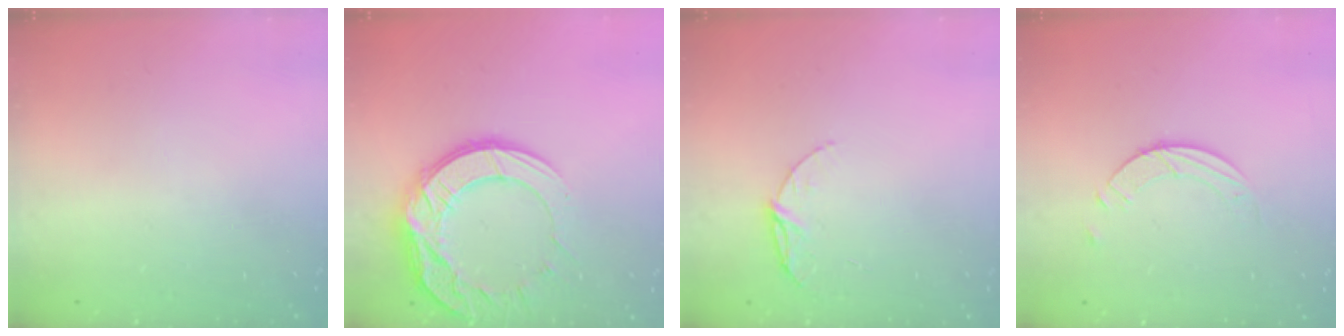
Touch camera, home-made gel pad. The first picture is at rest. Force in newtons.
{"total": 15.6, "press": 15.5, "slide": 1.1}
{"total": 7.6, "press": 7.6, "slide": 0.6}
{"total": 3.7, "press": 3.7, "slide": 0.4}